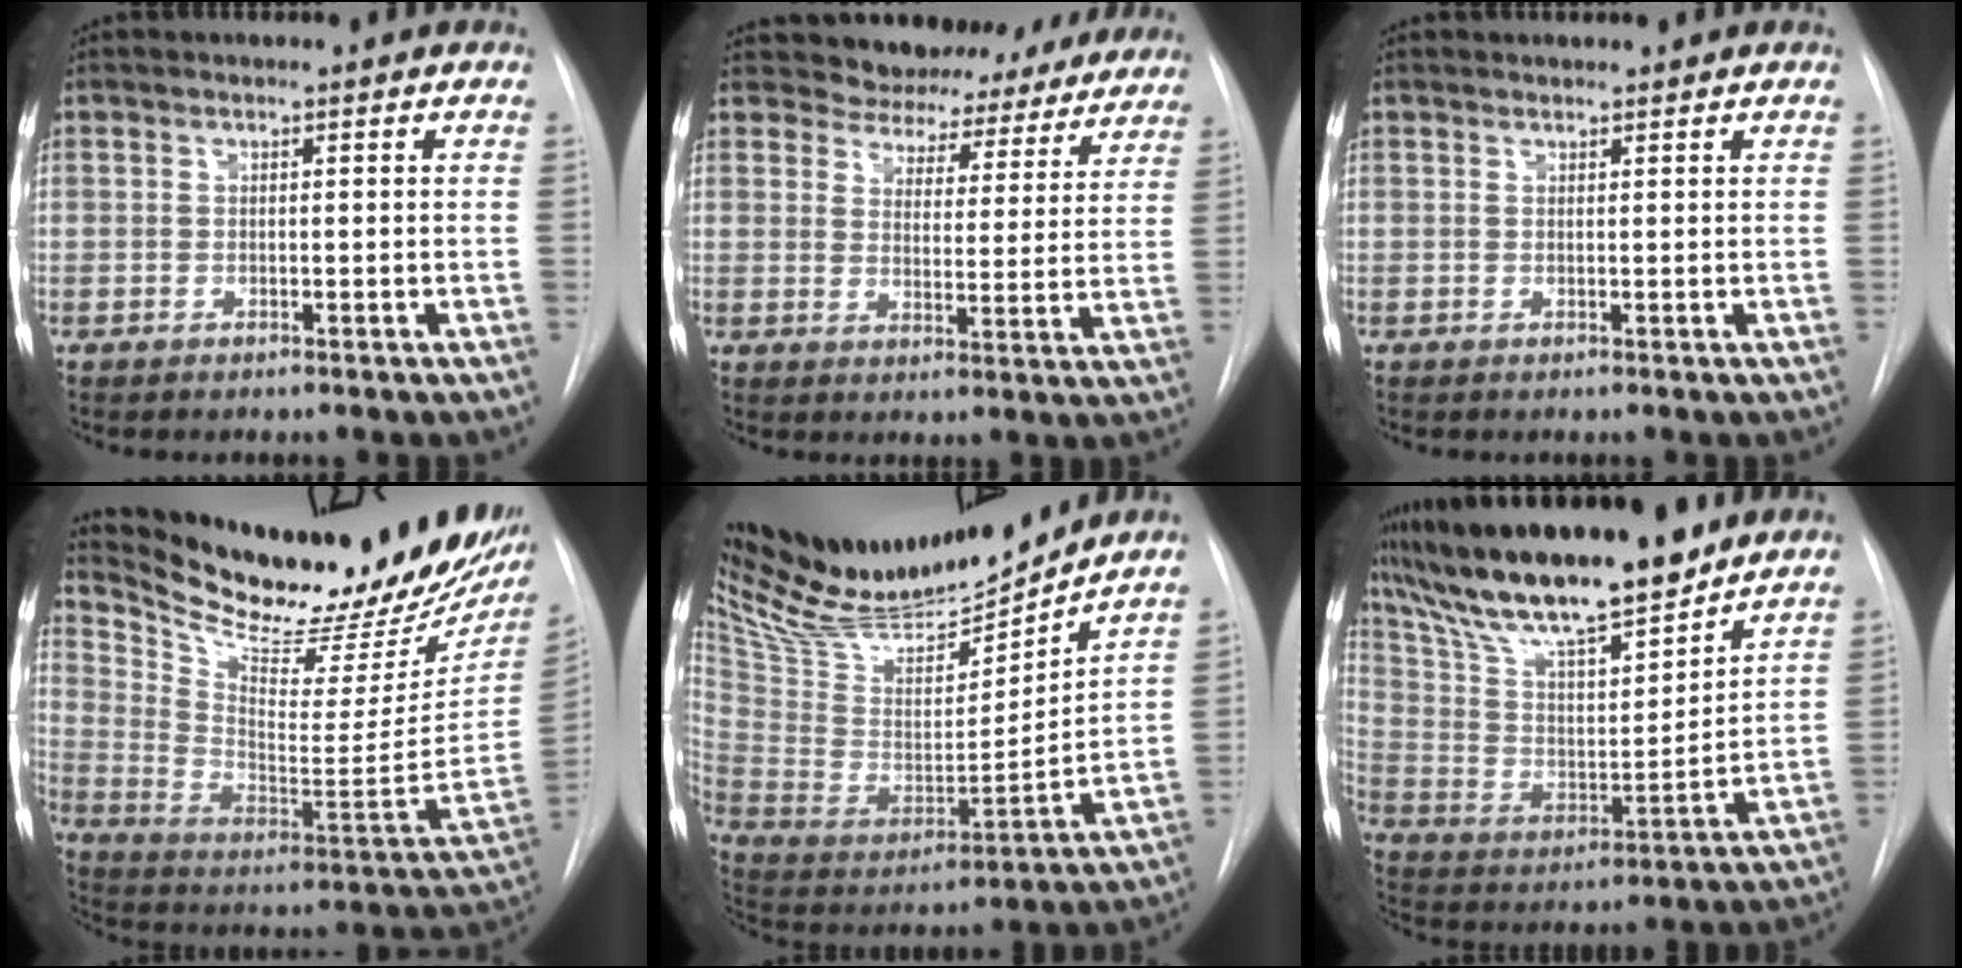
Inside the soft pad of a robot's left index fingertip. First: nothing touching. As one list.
[{"total": 18.8, "force": [17.4, 6.6, 2.9], "torque": [-0.022, -0.012, 0.202]}, {"total": 1.6, "force": [1.6, 0.3, 0.3], "torque": [-0.008, 0.018, 0.024]}, {"total": 27.6, "force": [23.8, 6.5, 12.5], "torque": [-0.206, -0.068, 0.338]}, {"total": 22.8, "force": [21.0, 3.5, 8.1], "torque": [-0.154, -0.023, 0.357]}, {"total": 19.9, "force": [16.6, 3.0, 10.5], "torque": [-0.185, 0.003, 0.294]}]